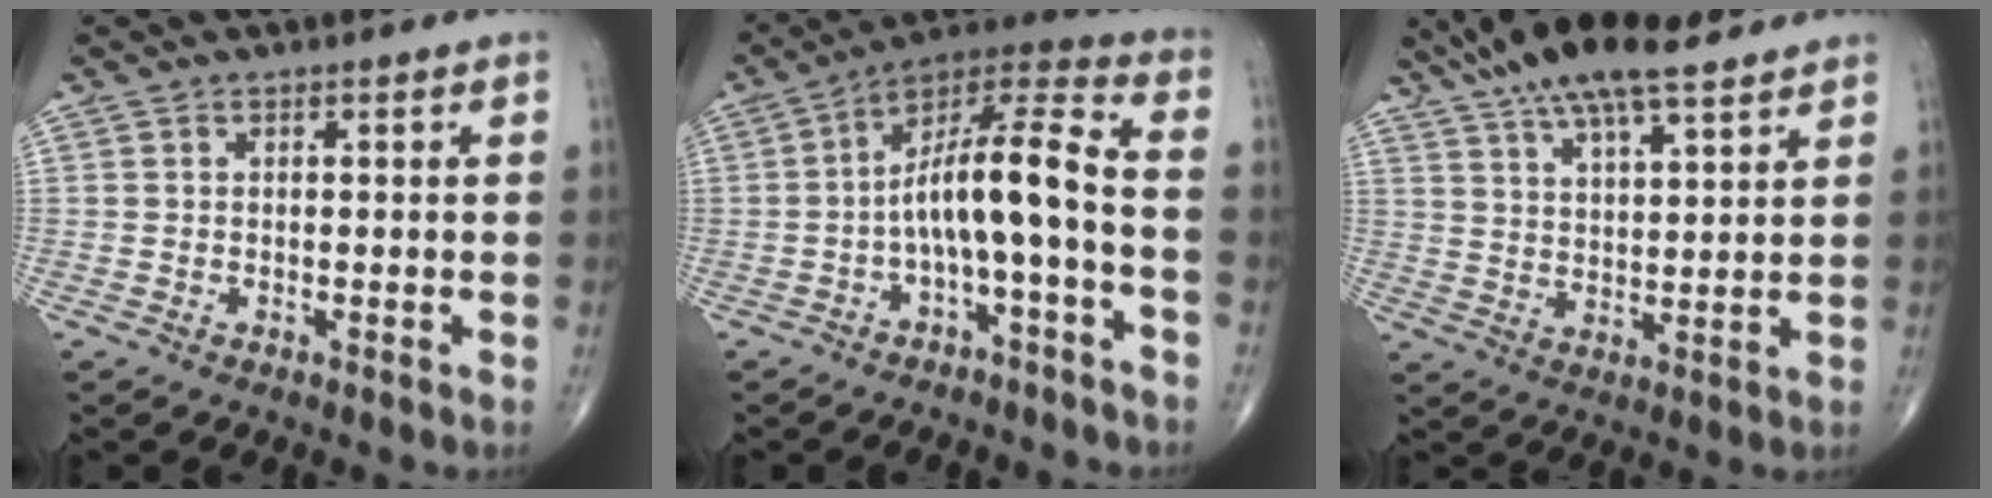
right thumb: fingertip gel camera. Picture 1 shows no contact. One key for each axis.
{"total": 12.7, "fx": -2.9, "fy": 2.1, "fz": 12.2, "tx": -0.224, "ty": 0.076, "tz": -0.050}
{"total": 15.2, "fx": 11.0, "fy": 4.5, "fz": 9.4, "tx": -0.159, "ty": -0.029, "tz": 0.195}